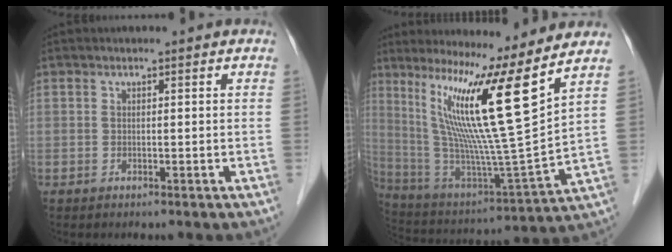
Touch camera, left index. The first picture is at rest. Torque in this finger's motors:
{"motor_torque": [2.14, 0.00, 0.57, 0.19]}